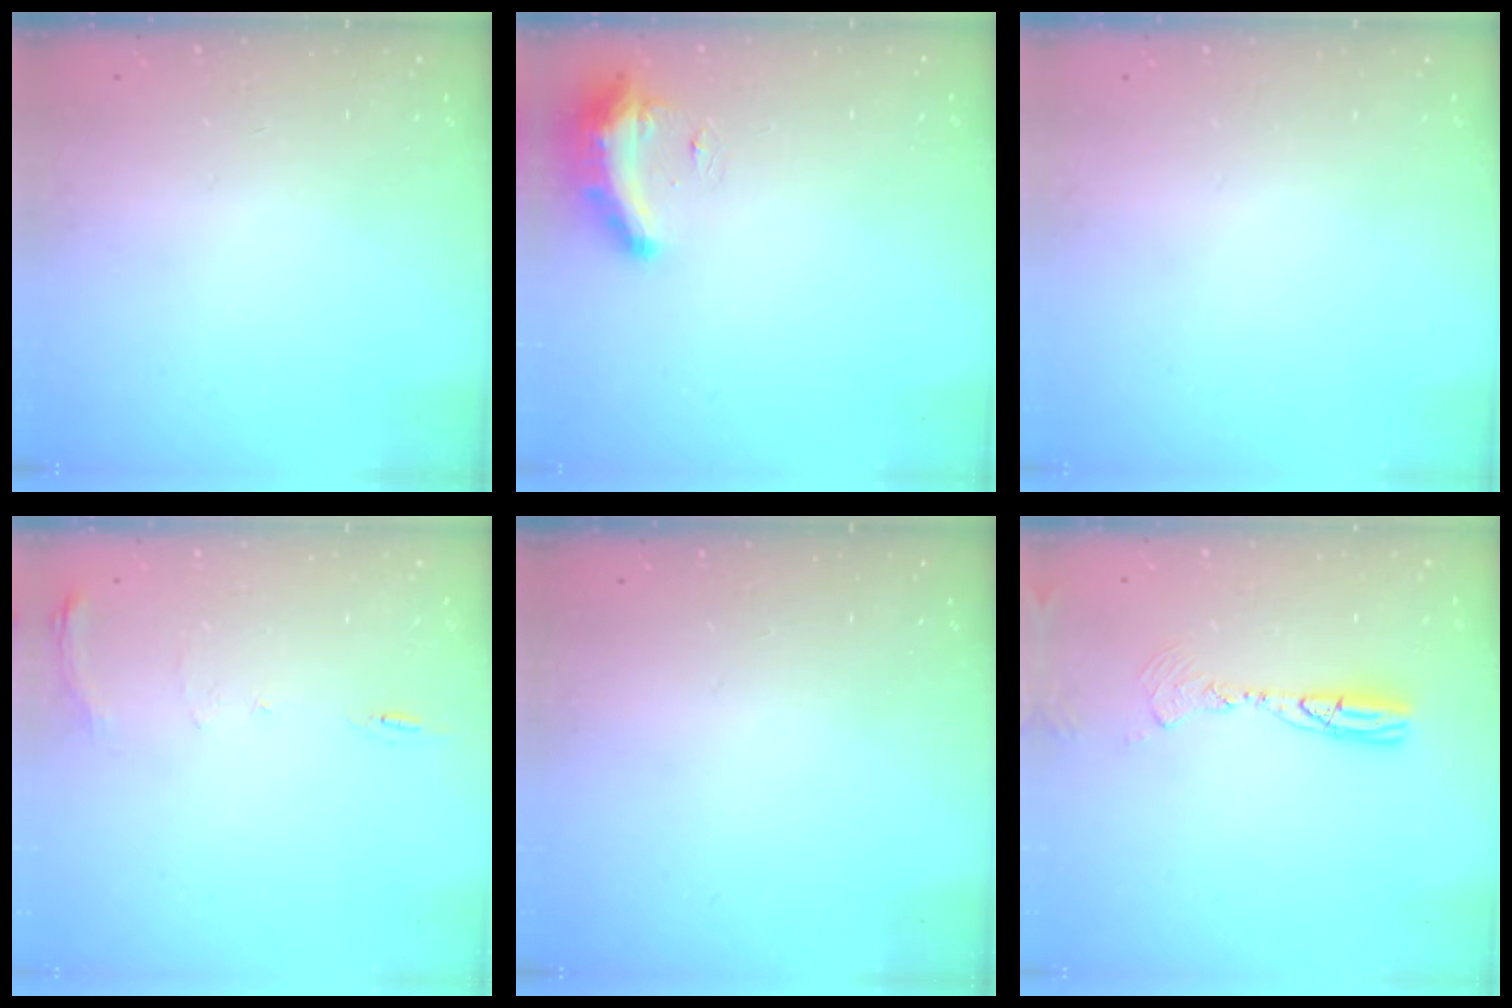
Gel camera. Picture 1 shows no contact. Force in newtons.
{"total": 8.8, "press": 8.7, "slide": 0.8}
{"total": 0.0}
{"total": 7.4, "press": 7.4, "slide": 0.8}
{"total": 0.0}
{"total": 9.2, "press": 9.0, "slide": 2.2}